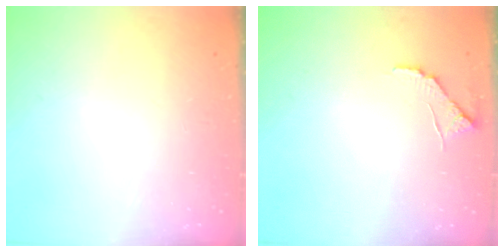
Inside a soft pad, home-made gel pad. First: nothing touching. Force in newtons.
{"total": 6.4, "press": 6.4, "slide": 0.4}